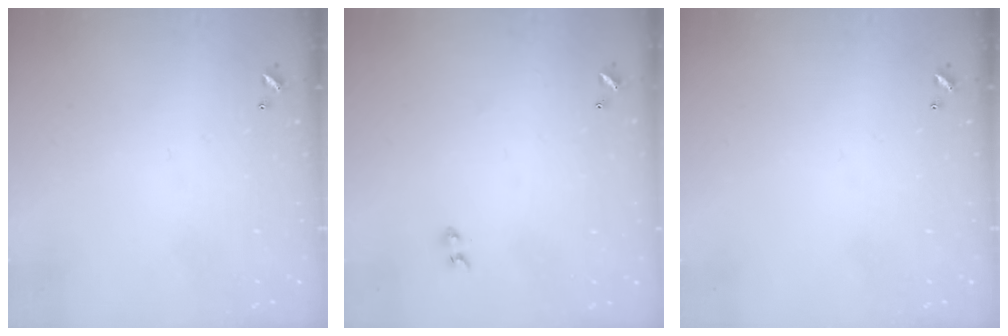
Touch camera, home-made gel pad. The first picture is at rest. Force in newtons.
{"total": 2.0, "press": 1.7, "slide": 1.0}
{"total": 0.0}